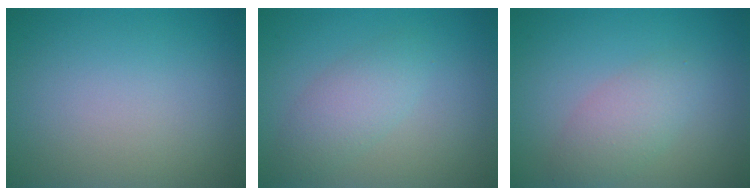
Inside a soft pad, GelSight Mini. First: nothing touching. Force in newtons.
{"total": 2.8, "press": 2.8, "slide": 0.2}
{"total": 2.9, "press": 2.9, "slide": 0.2}